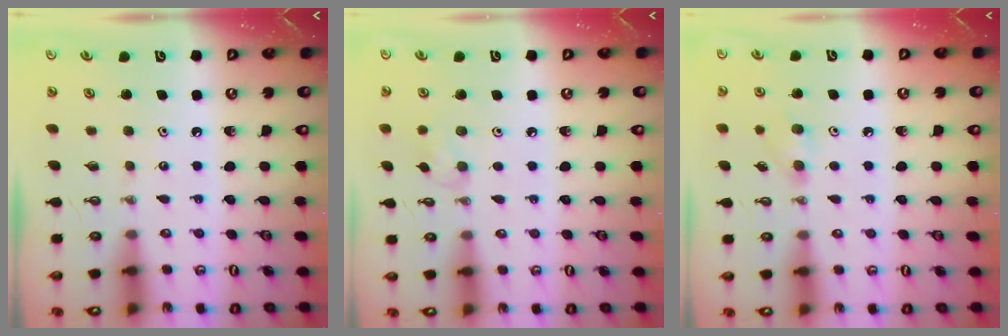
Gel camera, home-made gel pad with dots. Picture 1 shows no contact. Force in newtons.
{"total": 8.3, "press": 8.0, "slide": 2.2}
{"total": 5.8, "press": 5.6, "slide": 1.5}